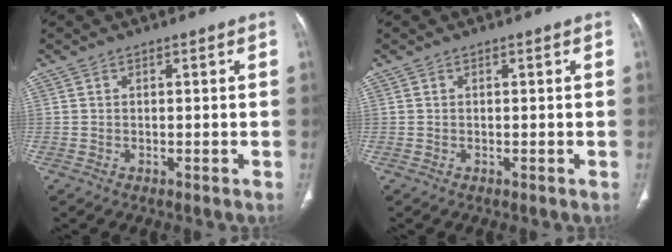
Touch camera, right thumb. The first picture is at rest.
{"total": 0.0}